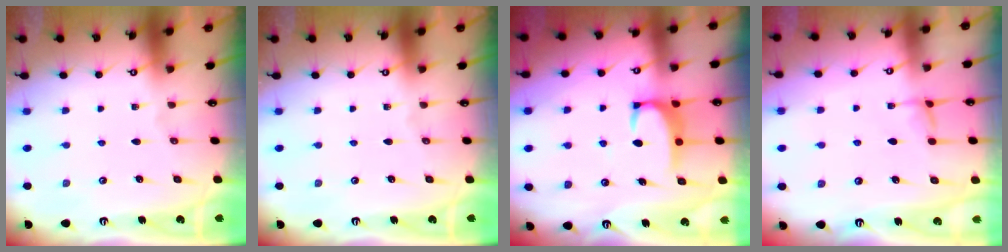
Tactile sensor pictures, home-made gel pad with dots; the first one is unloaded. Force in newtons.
{"total": 0.0}
{"total": 2.6, "press": 2.6, "slide": 0.5}
{"total": 1.5, "press": 1.4, "slide": 0.5}